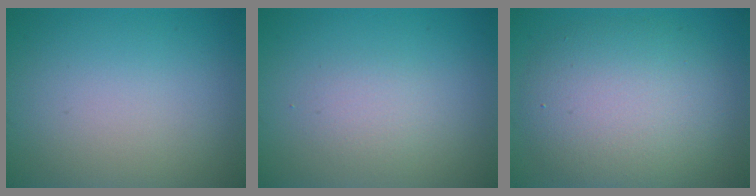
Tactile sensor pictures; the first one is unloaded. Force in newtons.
{"total": 1.4, "press": 1.4, "slide": 0.1}
{"total": 7.6, "press": 7.6, "slide": 0.6}